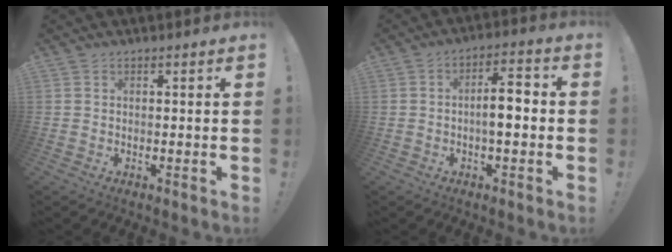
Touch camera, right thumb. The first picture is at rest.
{"total": 7.9, "force": [-1.1, 2.7, 7.3], "torque": [-0.102, 0.007, -0.023]}